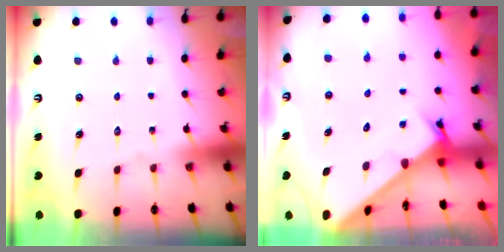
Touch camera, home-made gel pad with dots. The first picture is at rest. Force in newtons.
{"total": 2.5, "press": 2.5, "slide": 0.2}